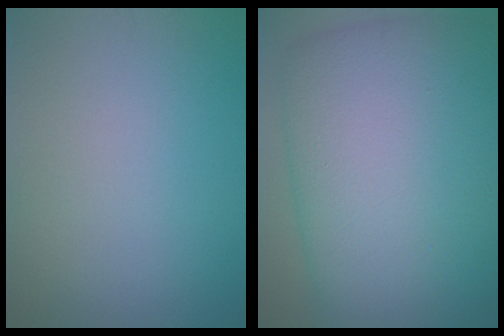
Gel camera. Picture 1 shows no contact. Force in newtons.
{"total": 15.7, "press": 15.7, "slide": 0.7}